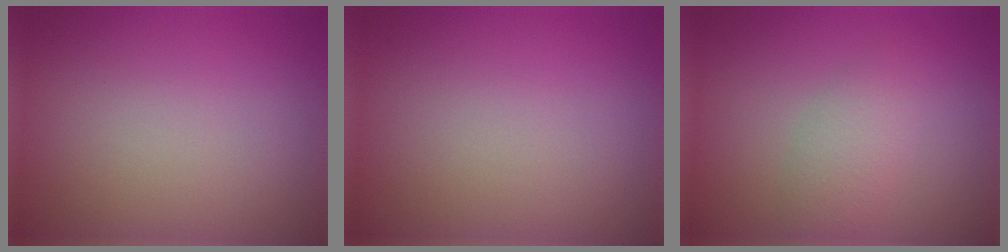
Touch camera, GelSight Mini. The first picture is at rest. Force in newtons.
{"total": 0.0}
{"total": 2.8, "press": 2.8, "slide": 0.1}